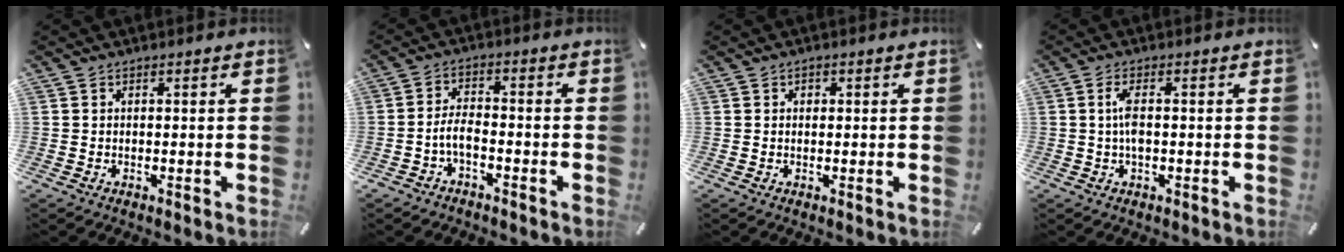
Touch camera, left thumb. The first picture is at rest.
{"total": 4.6, "force": [-2.5, 2.2, 3.1], "torque": [-0.065, 0.013, -0.050]}
{"total": 0.9, "force": [0.1, 0.8, 0.3], "torque": [0.003, 0.002, -0.001]}
{"total": 3.8, "force": [-0.1, 1.2, 3.6], "torque": [-0.073, -0.001, -0.006]}